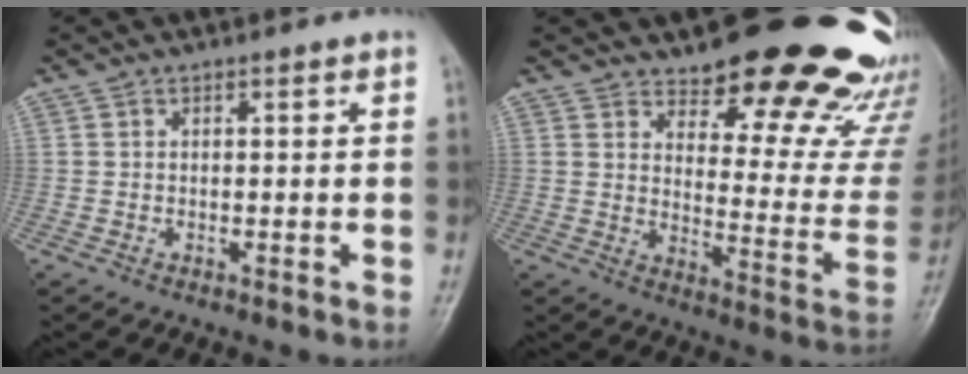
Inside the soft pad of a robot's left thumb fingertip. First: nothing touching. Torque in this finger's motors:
{"motor_torque": [0.16, -0.10, 0.36, -0.15, 0.04]}